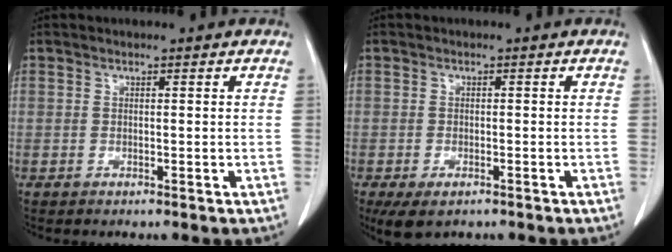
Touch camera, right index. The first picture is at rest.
{"total": 4.2, "force": [-2.7, 1.9, 2.7], "torque": [-0.052, -0.011, -0.036]}